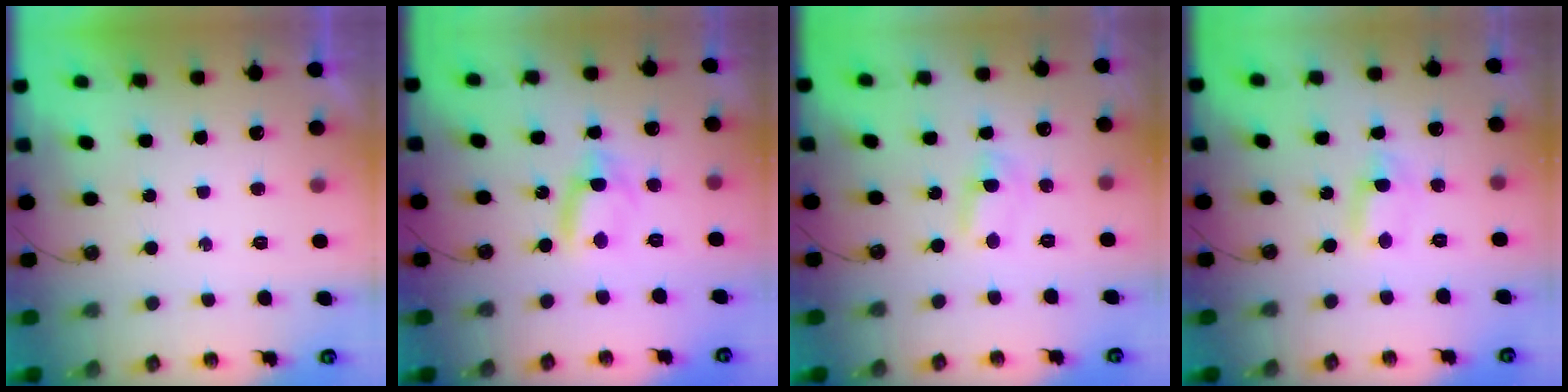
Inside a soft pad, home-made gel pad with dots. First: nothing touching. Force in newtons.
{"total": 4.7, "press": 4.7, "slide": 0.3}
{"total": 1.7, "press": 1.7, "slide": 0.1}
{"total": 1.2, "press": 1.0, "slide": 0.6}